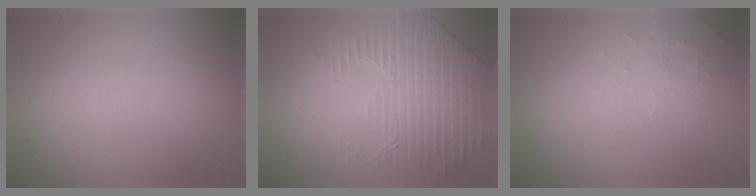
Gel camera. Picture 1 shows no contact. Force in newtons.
{"total": 4.4, "press": 3.5, "slide": 2.6}
{"total": 1.8, "press": 1.7, "slide": 0.4}